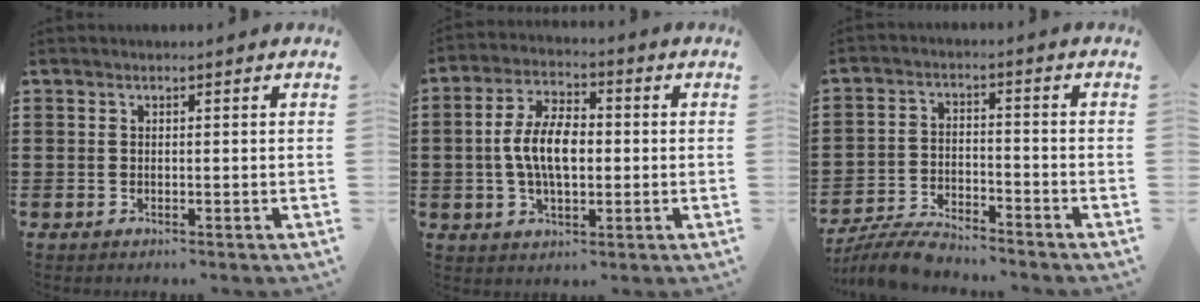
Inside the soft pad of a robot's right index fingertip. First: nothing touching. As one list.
[{"total": 8.0, "force": [-0.4, 4.0, 6.9], "torque": [-0.148, 0.006, -0.012]}, {"total": 5.7, "force": [-5.5, 0.6, 1.5], "torque": [-0.037, 0.000, -0.108]}]